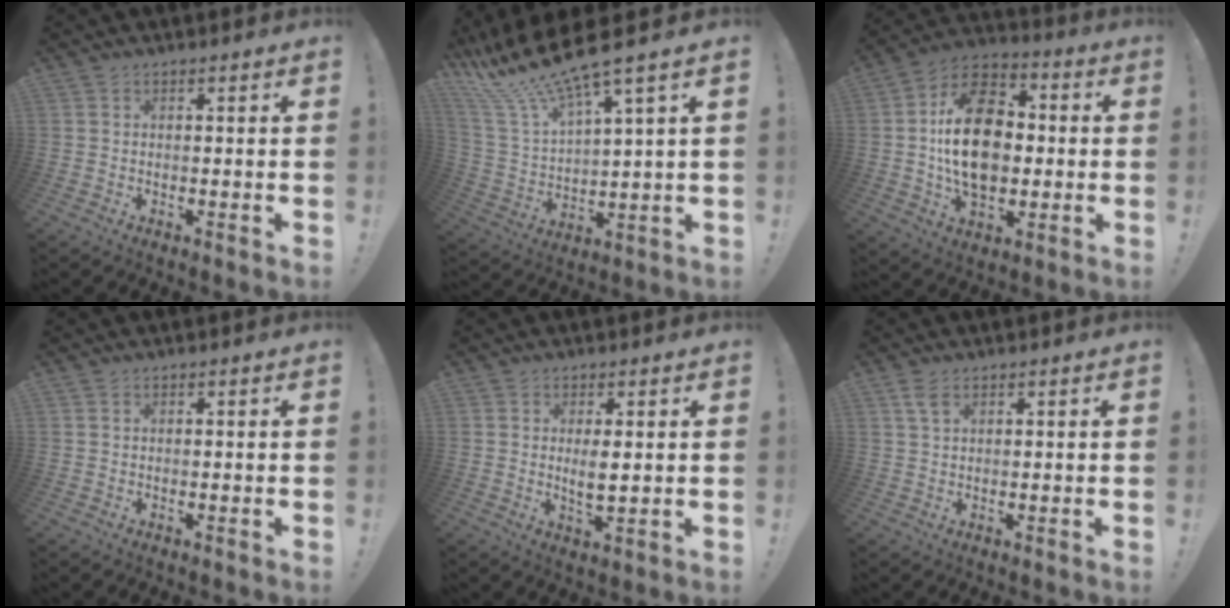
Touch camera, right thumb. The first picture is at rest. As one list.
[{"total": 15.6, "force": [12.9, 2.4, 8.5], "torque": [-0.174, -0.091, 0.226]}, {"total": 21.5, "force": [0.0, 14.7, 15.7], "torque": [-0.260, 0.014, 0.005]}, {"total": 0.0}, {"total": 4.1, "force": [1.0, 1.3, 3.8], "torque": [-0.059, -0.013, 0.012]}, {"total": 3.4, "force": [1.8, 1.6, 2.5], "torque": [-0.047, -0.002, 0.033]}]